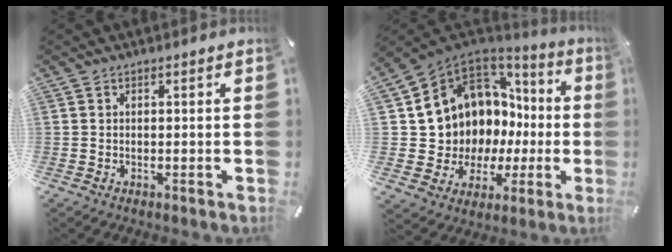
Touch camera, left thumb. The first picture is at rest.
{"total": 10.0, "force": [4.0, 9.0, 2.2], "torque": [-0.061, -0.069, 0.092]}